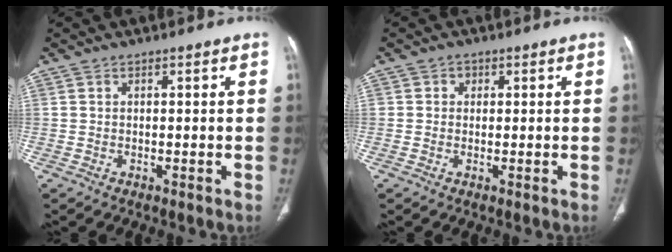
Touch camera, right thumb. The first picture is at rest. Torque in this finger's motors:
{"motor_torque": [-0.09, 0.34, 0.11, 0.58, -0.02]}